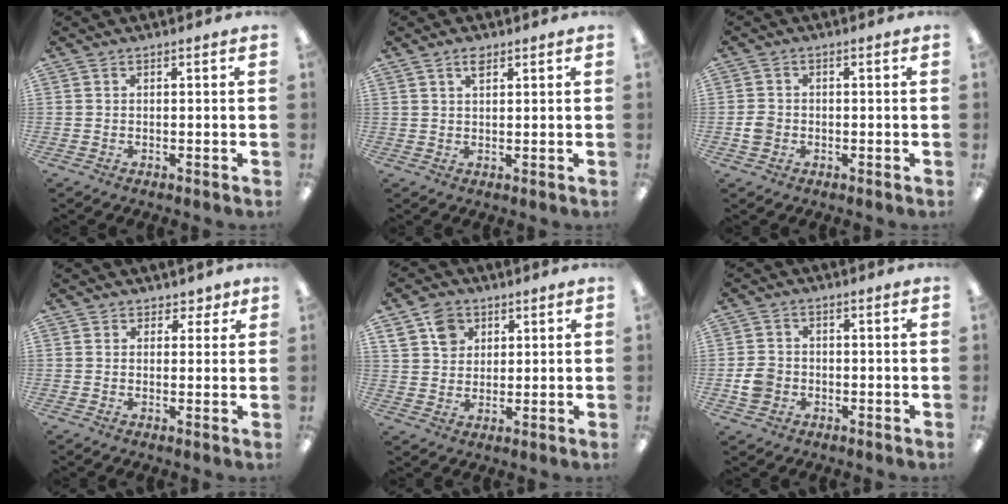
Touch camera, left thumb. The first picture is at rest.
{"total": 3.1, "force": [2.0, 1.3, 2.0], "torque": [-0.036, -0.001, 0.034]}
{"total": 2.6, "force": [-0.6, 2.2, 1.2], "torque": [-0.021, 0.004, -0.012]}
{"total": 2.9, "force": [1.8, 2.2, 0.5], "torque": [0.003, -0.002, 0.031]}
{"total": 7.5, "force": [3.9, 5.8, 2.7], "torque": [-0.048, 0.003, 0.072]}
{"total": 4.4, "force": [-1.0, 3.8, 1.9], "torque": [-0.031, 0.004, -0.020]}